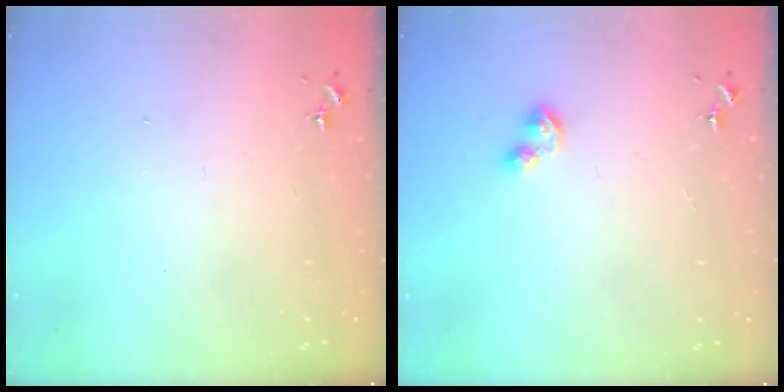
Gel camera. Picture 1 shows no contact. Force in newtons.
{"total": 3.7, "press": 3.7, "slide": 0.4}